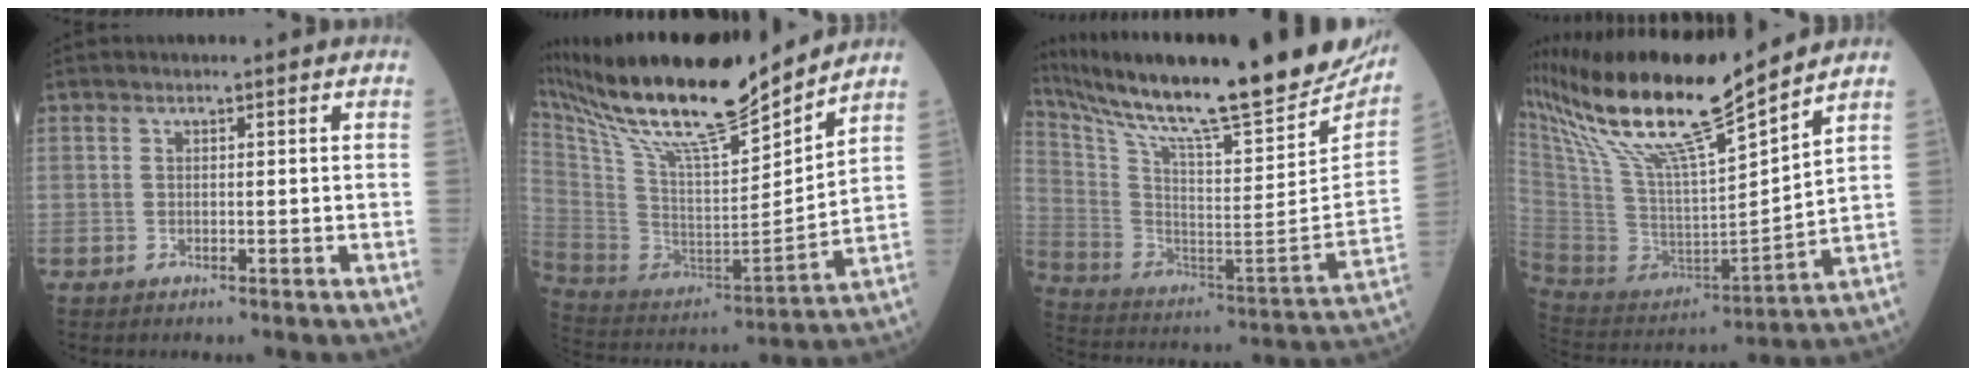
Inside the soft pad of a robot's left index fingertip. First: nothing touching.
{"total": 22.8, "force": [19.5, 1.6, 11.8], "torque": [-0.223, -0.018, 0.342]}
{"total": 30.8, "force": [26.2, 2.7, 15.9], "torque": [-0.285, -0.082, 0.384]}
{"total": 20.8, "force": [16.4, 0.7, 12.8], "torque": [-0.248, -0.001, 0.310]}